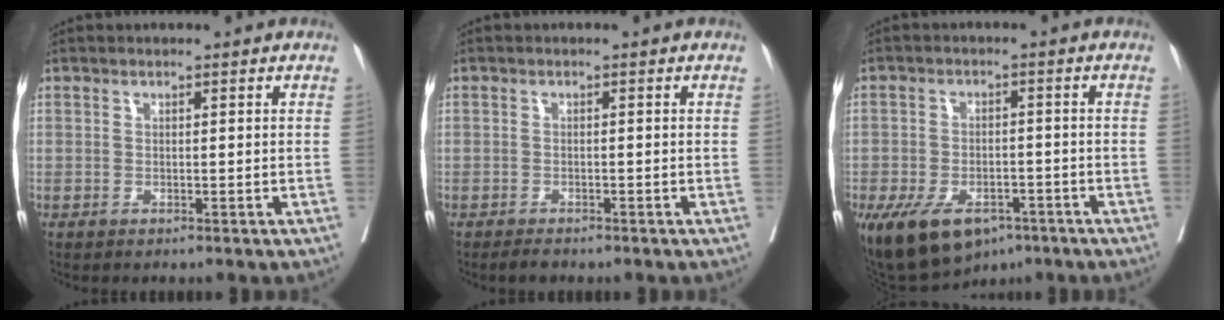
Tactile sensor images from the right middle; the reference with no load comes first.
{"total": 1.3, "force": [-1.2, 0.3, 0.5], "torque": [-0.010, -0.002, -0.016]}
{"total": 12.2, "force": [-7.6, 6.5, 6.9], "torque": [-0.130, -0.004, -0.117]}